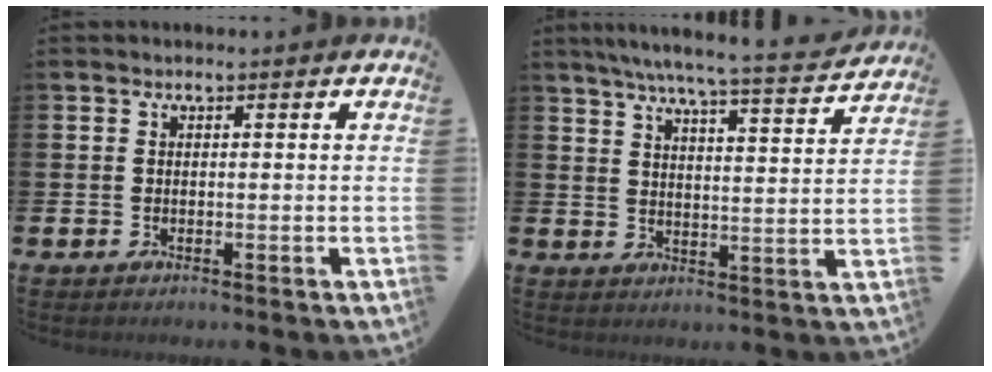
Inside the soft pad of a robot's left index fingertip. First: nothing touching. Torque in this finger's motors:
{"motor_torque": [1.01, -1.13, 0.63, 0.17]}